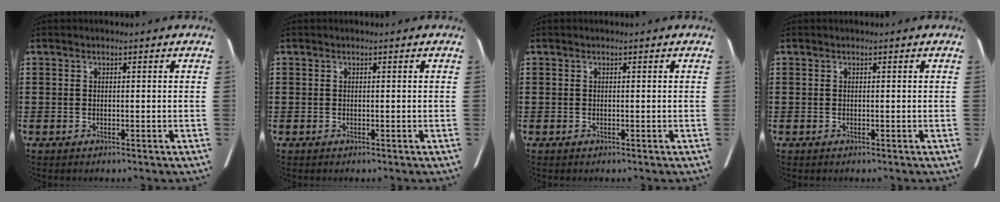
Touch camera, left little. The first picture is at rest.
{"total": 0.0}
{"total": 0.0}
{"total": 0.0}